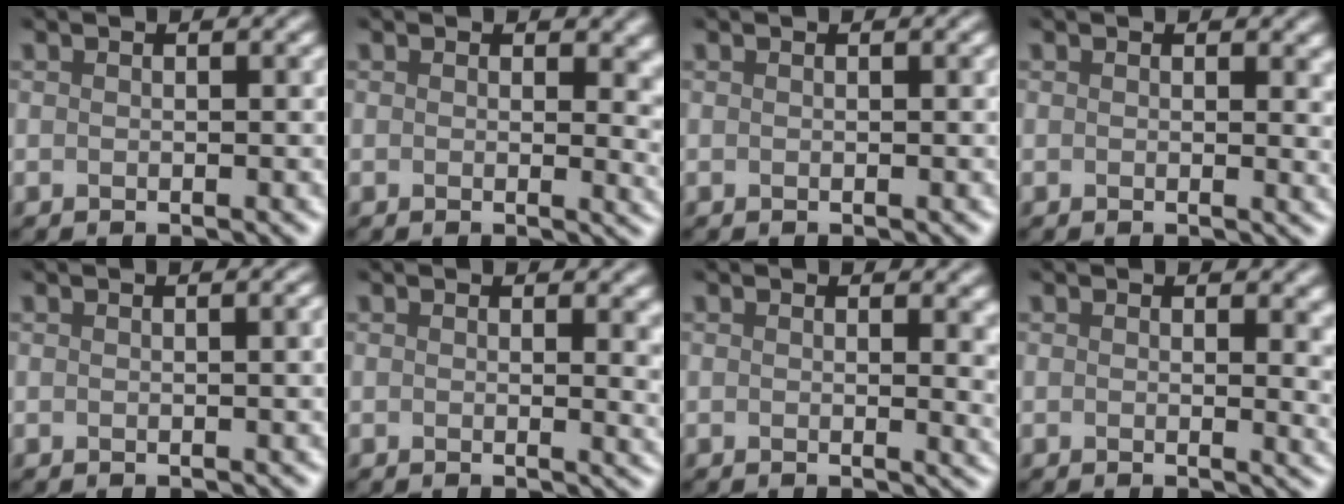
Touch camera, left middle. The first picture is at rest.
{"total": 3.0, "force": [0.6, 1.4, 2.6], "torque": [-0.032, -0.001, 0.005]}
{"total": 0.0}
{"total": 1.1, "force": [0.5, 0.4, 0.9], "torque": [-0.014, -0.003, 0.005]}
{"total": 1.7, "force": [0.1, 1.1, 1.4], "torque": [0.010, 0.004, -0.011]}
{"total": 2.6, "force": [0.5, 1.1, 2.3], "torque": [-0.025, -0.003, 0.004]}
{"total": 2.9, "force": [0.5, 1.3, 2.5], "torque": [-0.025, -0.001, 0.005]}
{"total": 3.0, "force": [0.6, 1.4, 2.6], "torque": [-0.028, 0.000, 0.004]}